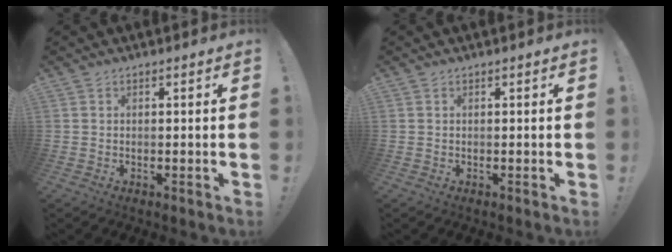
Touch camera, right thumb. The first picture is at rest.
{"total": 0.0}